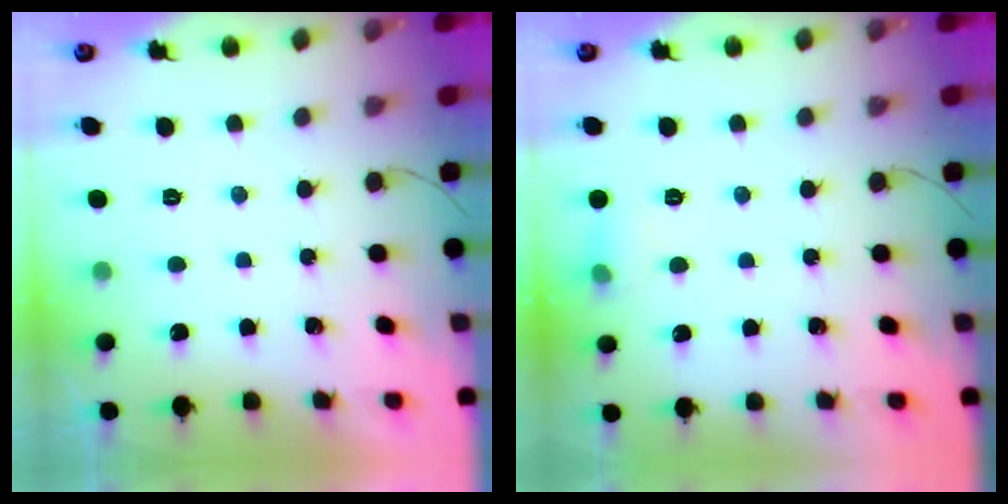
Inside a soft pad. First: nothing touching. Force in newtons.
{"total": 6.3, "press": 6.1, "slide": 1.7}